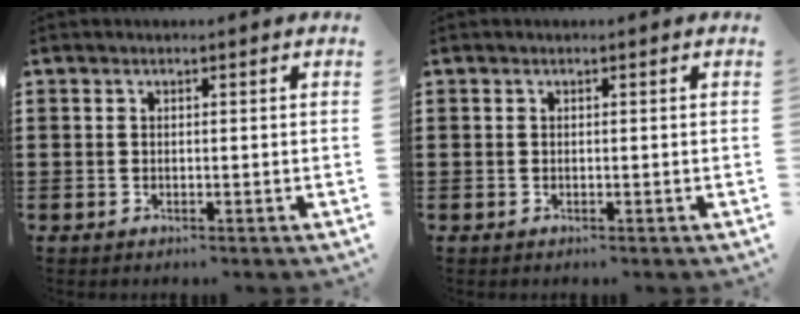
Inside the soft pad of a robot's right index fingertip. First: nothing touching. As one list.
[{"total": 0.0}]